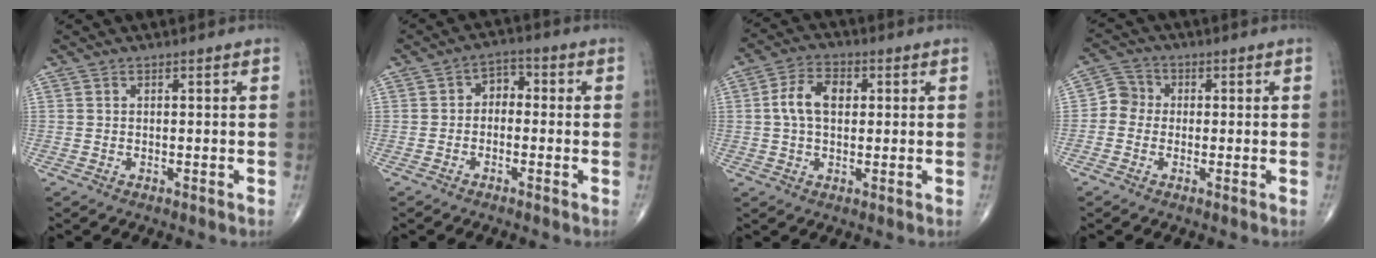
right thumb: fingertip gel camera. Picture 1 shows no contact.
{"total": 3.9, "force": [-0.5, 2.9, 2.6], "torque": [-0.019, 0.022, -0.023]}
{"total": 7.3, "force": [1.0, 4.6, 5.6], "torque": [-0.100, 0.016, 0.013]}
{"total": 4.1, "force": [-0.6, 3.8, 1.4], "torque": [-0.004, 0.011, -0.027]}